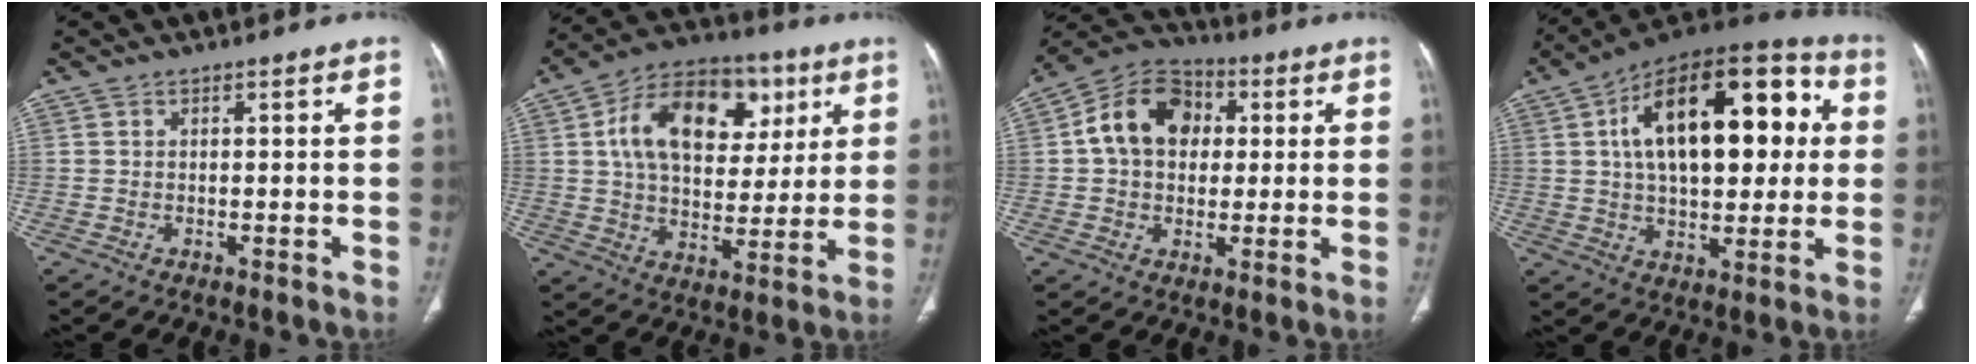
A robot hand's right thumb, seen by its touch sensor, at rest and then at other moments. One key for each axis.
{"total": 21.5, "fx": 7.0, "fy": 13.7, "fz": 15.0, "tx": -0.209, "ty": 0.002, "tz": 0.108}
{"total": 13.4, "fx": 2.1, "fy": 10.4, "fz": 8.2, "tx": -0.115, "ty": 0.022, "tz": 0.024}
{"total": 25.9, "fx": 5.3, "fy": 13.5, "fz": 21.5, "tx": -0.300, "ty": 0.029, "tz": 0.076}